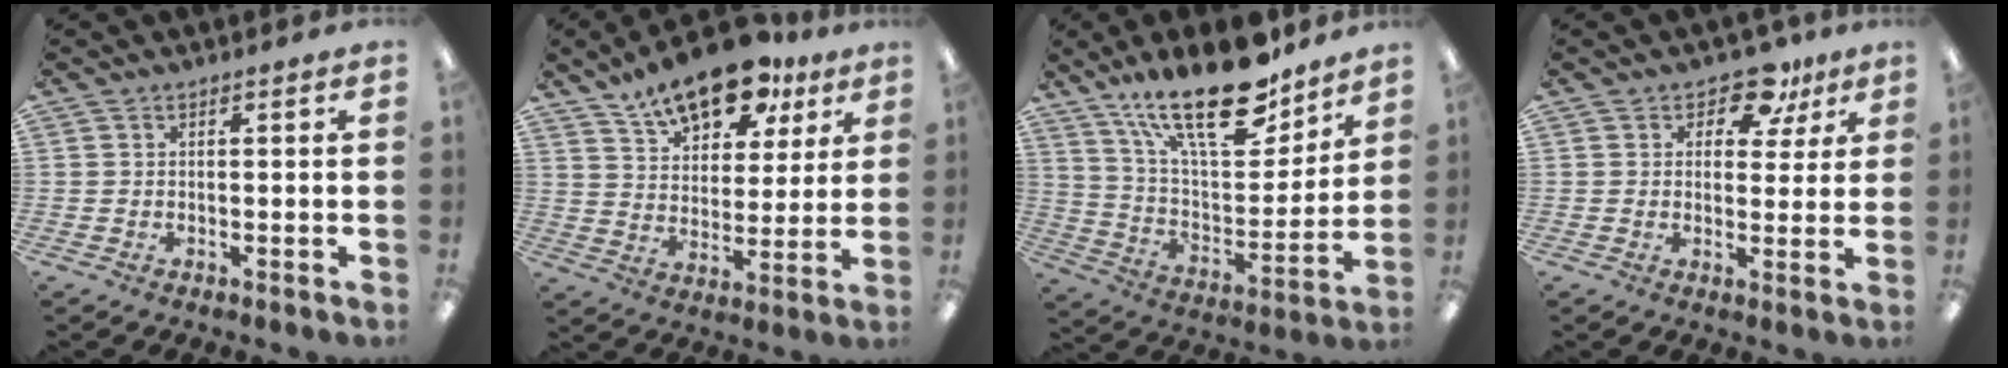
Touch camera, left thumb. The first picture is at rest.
{"total": 16.2, "force": [12.1, 7.4, 7.7], "torque": [-0.127, -0.065, 0.213]}
{"total": 23.5, "force": [16.2, 8.9, 14.6], "torque": [-0.237, -0.096, 0.280]}
{"total": 8.6, "force": [5.5, 4.9, 4.3], "torque": [-0.046, -0.028, 0.093]}